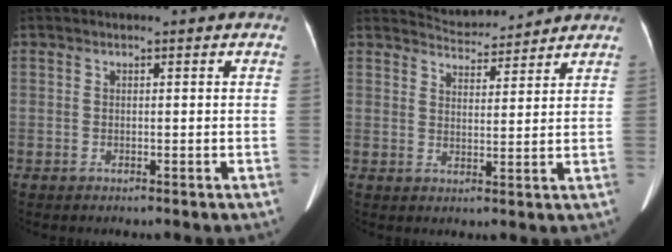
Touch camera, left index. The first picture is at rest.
{"total": 6.1, "force": [6.0, 0.7, 0.0], "torque": [-0.009, 0.014, 0.090]}